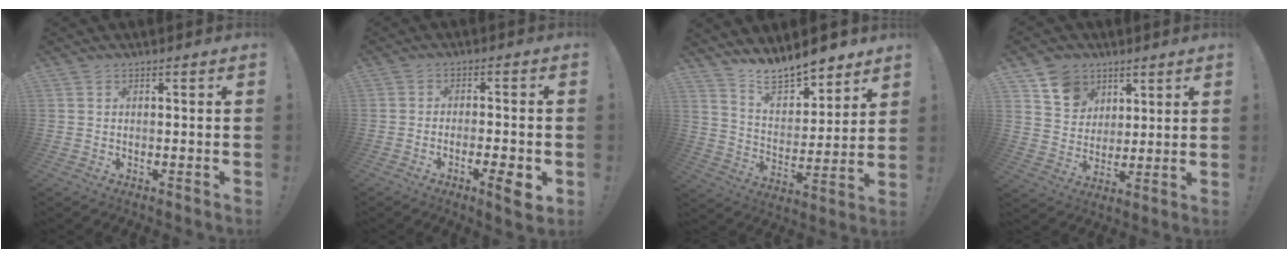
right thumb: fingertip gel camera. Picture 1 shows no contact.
{"total": 6.9, "force": [-3.1, 1.4, 6.0], "torque": [-0.077, 0.009, -0.046]}
{"total": 12.2, "force": [10.9, 4.2, 3.5], "torque": [-0.072, -0.083, 0.203]}
{"total": 10.0, "force": [5.6, 8.0, 2.2], "torque": [-0.029, -0.037, 0.111]}